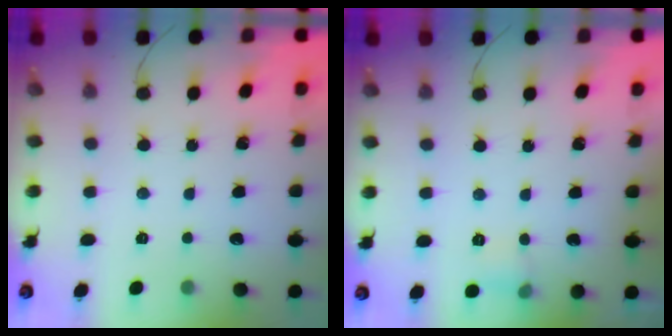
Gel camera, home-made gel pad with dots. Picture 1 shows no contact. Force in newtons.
{"total": 5.9, "press": 5.0, "slide": 3.1}